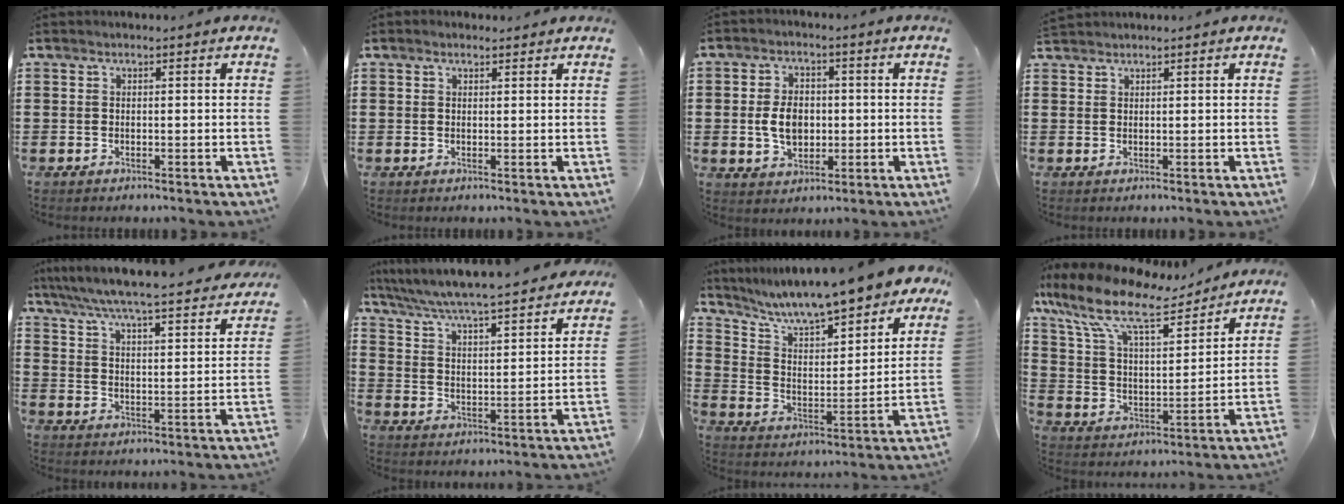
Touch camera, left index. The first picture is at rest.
{"total": 0.9, "force": [0.8, 0.3, 0.3], "torque": [-0.007, 0.002, 0.014]}
{"total": 5.9, "force": [-0.4, 3.9, 4.3], "torque": [-0.092, 0.004, -0.014]}
{"total": 1.1, "force": [1.1, 0.1, 0.1], "torque": [-0.005, 0.000, 0.022]}
{"total": 5.7, "force": [5.4, -0.4, 2.0], "torque": [-0.064, -0.042, 0.086]}
{"total": 4.6, "force": [4.4, -0.3, 1.2], "torque": [-0.047, -0.039, 0.067]}
{"total": 9.2, "force": [8.3, 0.2, 3.9], "torque": [-0.110, -0.052, 0.139]}
{"total": 11.4, "force": [8.7, 2.9, 6.8], "torque": [-0.162, -0.043, 0.150]}